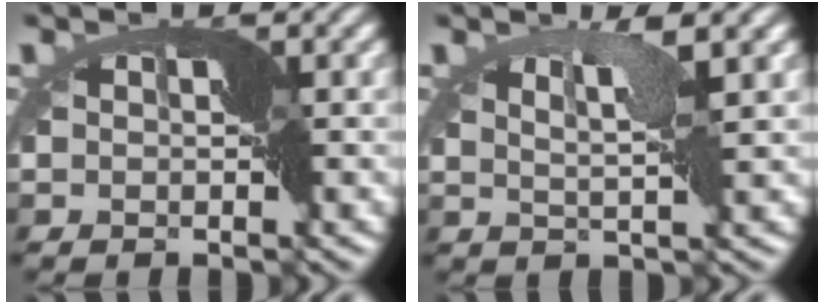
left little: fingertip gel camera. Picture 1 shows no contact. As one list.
[{"total": 2.5, "force": [1.8, -1.2, 1.2], "torque": [-0.031, 0.005, 0.027]}]